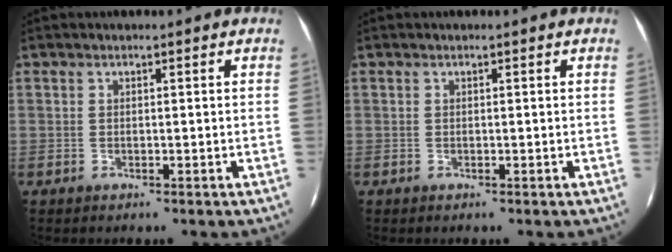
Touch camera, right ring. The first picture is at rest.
{"total": 0.0}